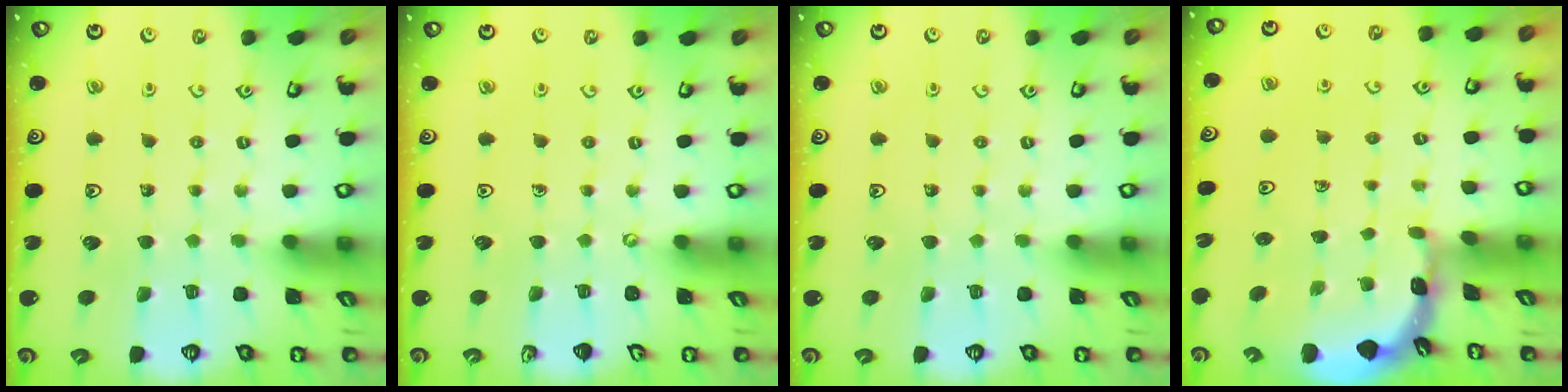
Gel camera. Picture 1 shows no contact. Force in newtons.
{"total": 0.0}
{"total": 0.0}
{"total": 1.8, "press": 1.8, "slide": 0.1}